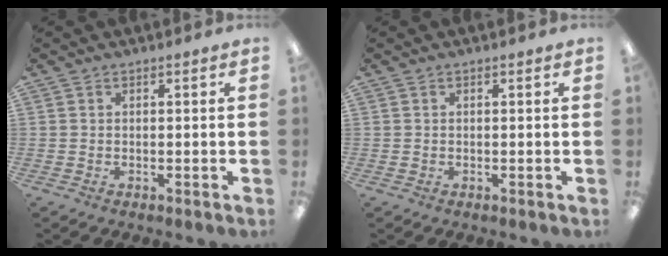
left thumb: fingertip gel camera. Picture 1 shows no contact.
{"total": 0.0}